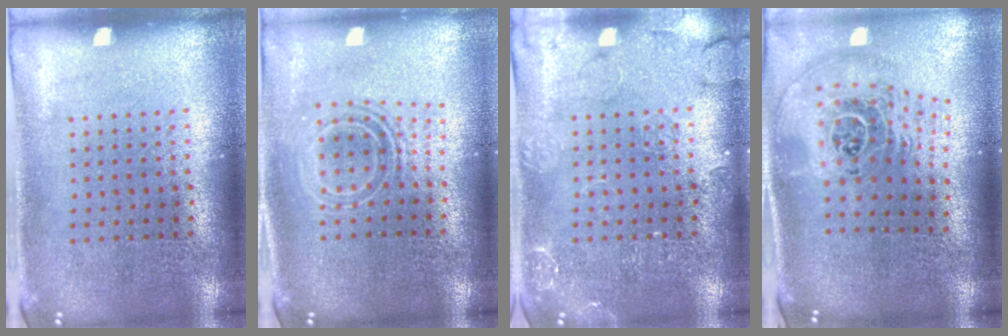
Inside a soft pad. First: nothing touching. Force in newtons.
{"total": 1.7, "press": 1.2, "slide": 1.1}
{"total": 2.5, "press": 2.5, "slide": 0.4}
{"total": 2.5, "press": 1.8, "slide": 1.8}